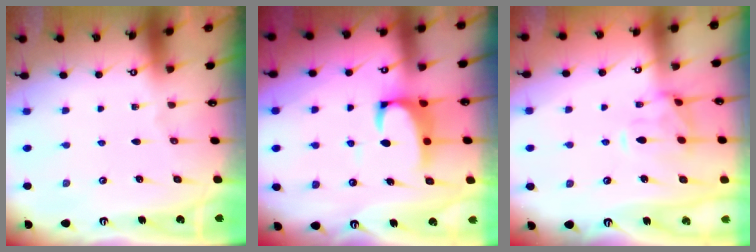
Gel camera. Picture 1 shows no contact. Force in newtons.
{"total": 2.8, "press": 2.4, "slide": 1.4}
{"total": 4.2, "press": 3.9, "slide": 1.4}